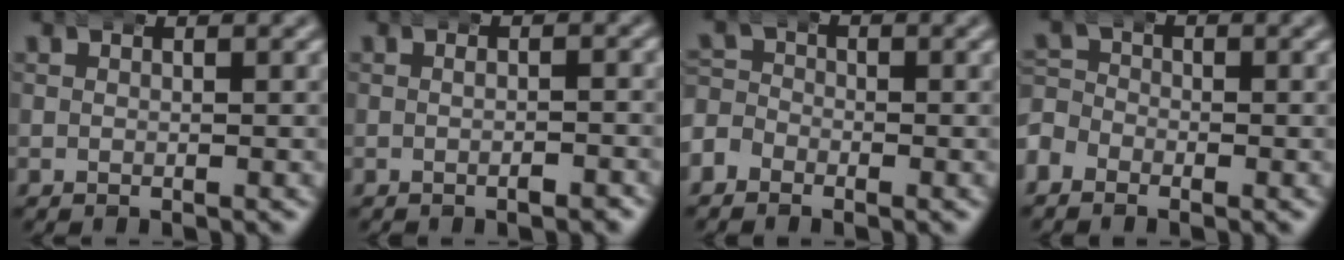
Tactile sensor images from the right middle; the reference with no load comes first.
{"total": 0.9, "force": [-0.4, 0.3, 0.8], "torque": [-0.002, 0.006, -0.017]}
{"total": 3.1, "force": [-1.0, 2.9, 0.5], "torque": [-0.021, -0.005, -0.032]}
{"total": 2.9, "force": [-0.9, 2.7, 0.5], "torque": [-0.022, -0.005, -0.031]}